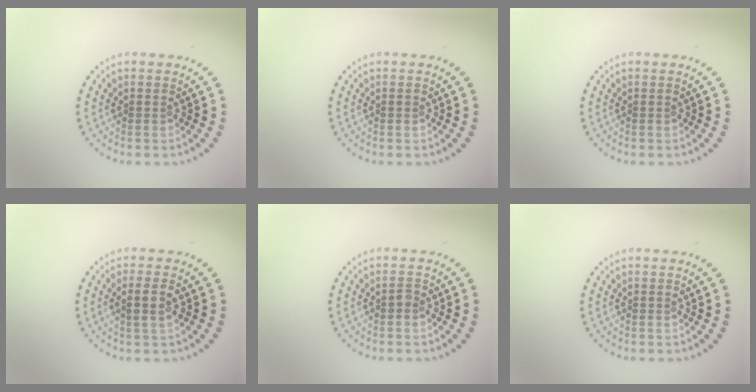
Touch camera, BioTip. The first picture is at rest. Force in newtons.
{"total": 0.0}
{"total": 0.0}
{"total": 1.9, "press": 1.8, "slide": 0.8}
{"total": 0.6, "press": 0.6, "slide": 0.3}
{"total": 0.0}